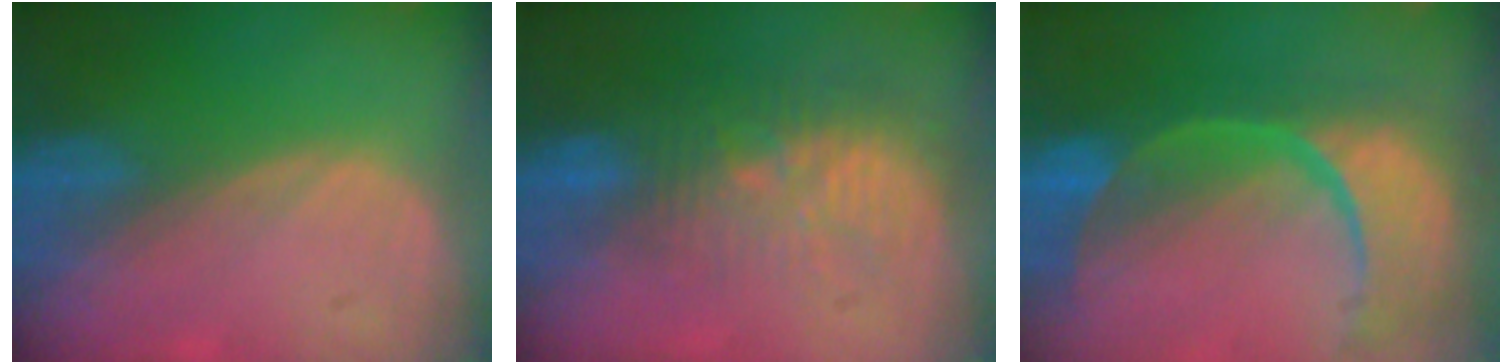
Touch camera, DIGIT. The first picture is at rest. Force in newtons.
{"total": 9.2, "press": 8.9, "slide": 2.6}
{"total": 13.8, "press": 10.9, "slide": 8.4}